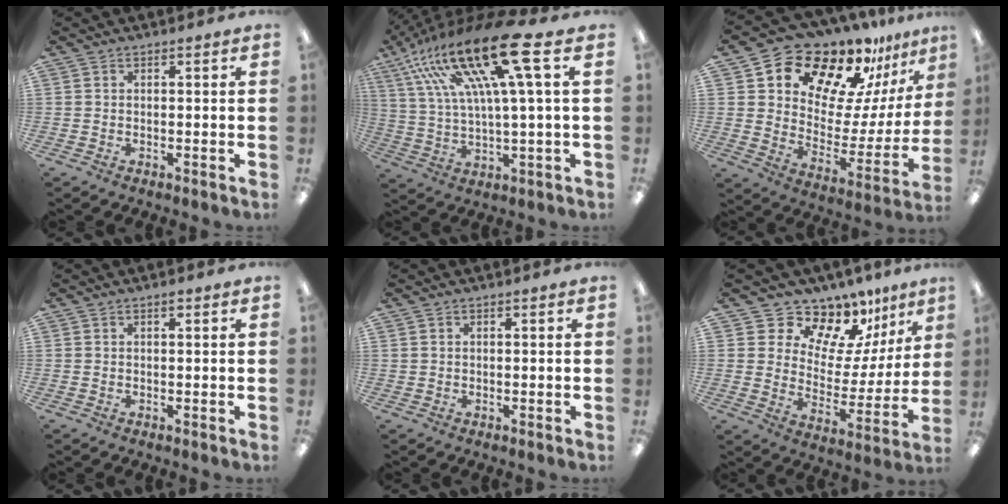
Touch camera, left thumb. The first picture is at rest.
{"total": 22.9, "force": [11.6, 5.0, 19.0], "torque": [-0.391, -0.061, 0.177]}
{"total": 17.7, "force": [14.6, 8.2, 5.5], "torque": [-0.102, -0.120, 0.252]}
{"total": 0.8, "force": [0.5, 0.3, 0.6], "torque": [-0.014, 0.002, 0.008]}
{"total": 0.6, "force": [0.0, 0.3, -0.5], "torque": [0.009, 0.003, 0.000]}
{"total": 12.8, "force": [11.0, 6.2, 1.7], "torque": [-0.035, -0.109, 0.200]}